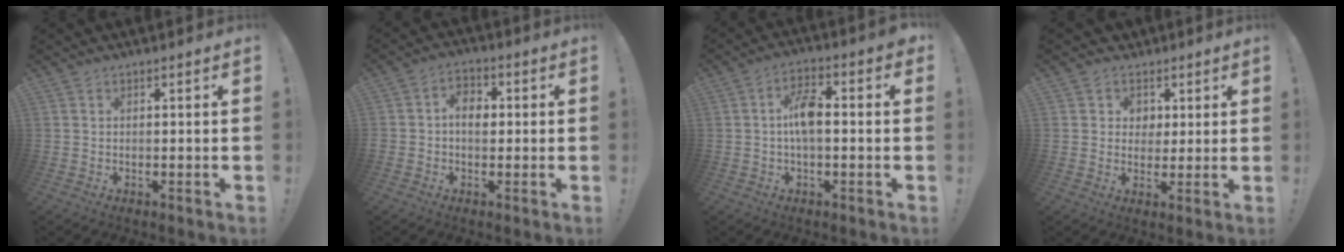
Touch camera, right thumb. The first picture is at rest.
{"total": 6.4, "force": [-0.1, 4.8, 4.2], "torque": [-0.066, 0.014, -0.002]}
{"total": 8.3, "force": [-0.3, 3.8, 7.4], "torque": [-0.121, 0.010, -0.007]}
{"total": 6.2, "force": [1.4, 6.0, 0.6], "torque": [-0.003, -0.011, 0.029]}